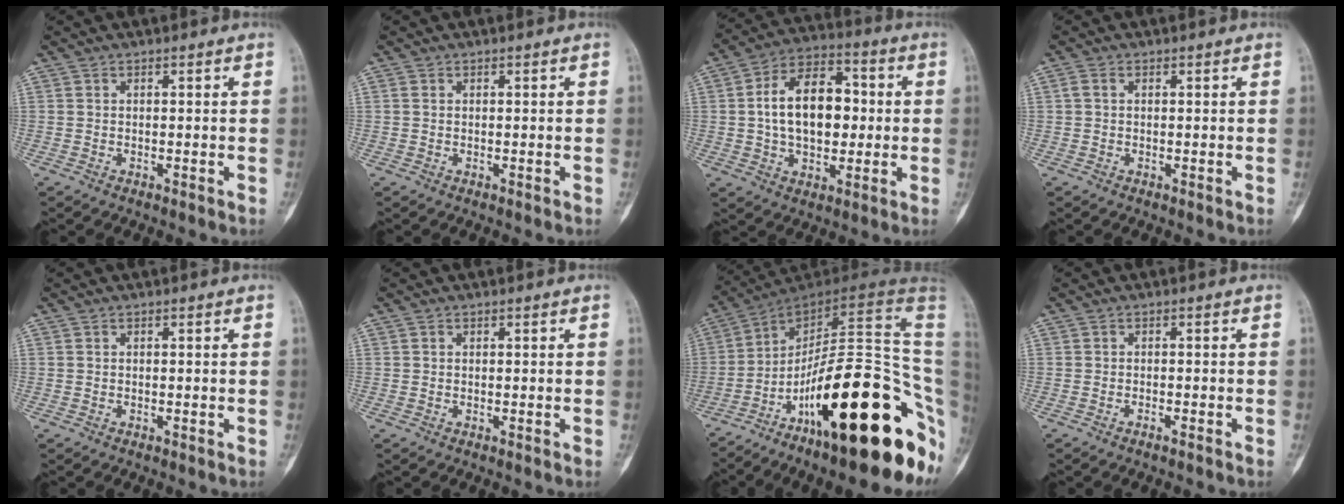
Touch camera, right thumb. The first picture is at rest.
{"total": 0.5, "force": [0.1, 0.3, 0.4], "torque": [-0.010, 0.002, 0.002]}
{"total": 15.6, "force": [0.8, 9.7, 12.2], "torque": [-0.176, 0.024, 0.010]}
{"total": 1.0, "force": [0.2, 0.7, 0.8], "torque": [-0.021, 0.007, 0.005]}
{"total": 0.0}
{"total": 0.0}
{"total": 31.0, "force": [-10.4, 8.7, 27.9], "torque": [-0.317, 0.080, -0.155]}
{"total": 1.1, "force": [-0.9, 0.0, 0.6], "torque": [-0.011, 0.004, -0.013]}